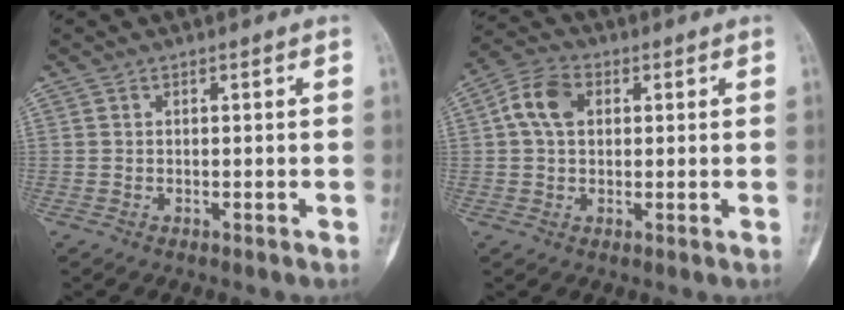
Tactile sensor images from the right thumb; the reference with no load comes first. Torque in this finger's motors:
{"motor_torque": [0.01, 0.01, 0.01, 0.00, 0.02]}